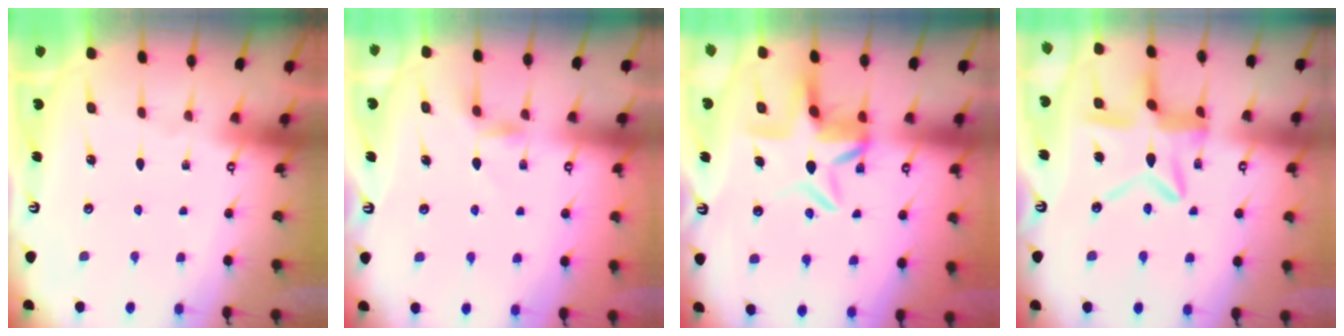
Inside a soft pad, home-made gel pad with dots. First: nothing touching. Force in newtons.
{"total": 4.1, "press": 4.1, "slide": 0.6}
{"total": 6.7, "press": 6.6, "slide": 0.9}
{"total": 11.5, "press": 11.5, "slide": 0.6}